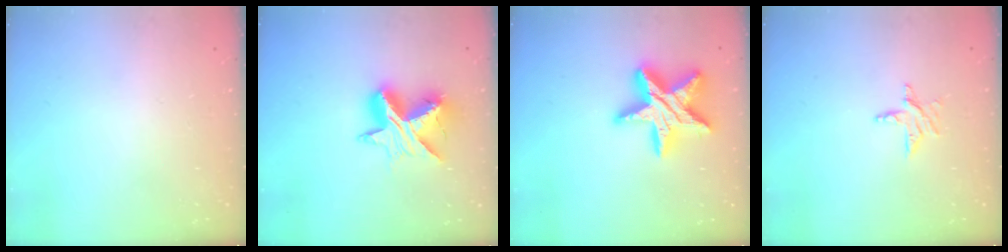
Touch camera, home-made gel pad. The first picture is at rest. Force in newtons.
{"total": 13.0, "press": 13.0, "slide": 0.9}
{"total": 19.4, "press": 19.4, "slide": 1.4}
{"total": 5.5, "press": 5.5, "slide": 0.5}